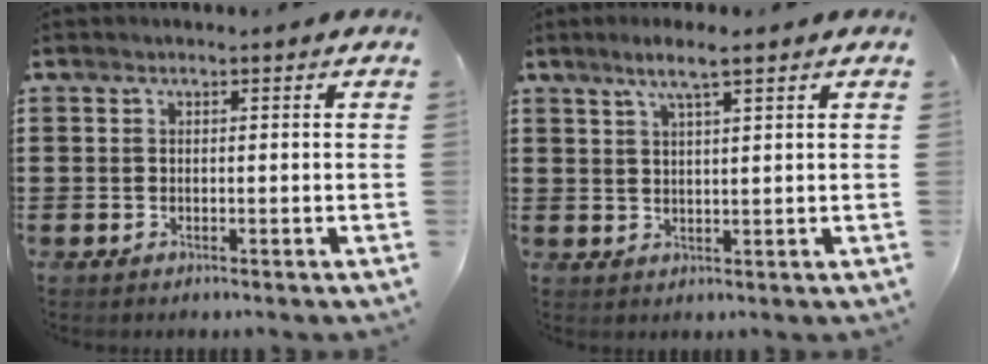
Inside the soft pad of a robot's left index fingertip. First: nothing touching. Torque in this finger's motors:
{"motor_torque": [0.54, -0.22, 0.24, 0.11]}